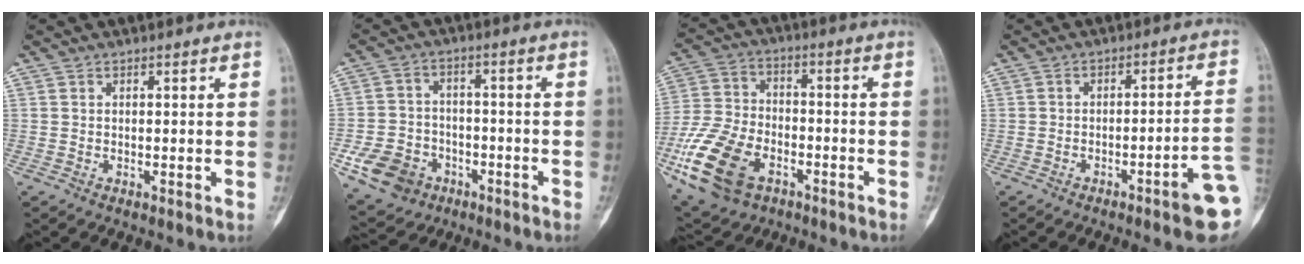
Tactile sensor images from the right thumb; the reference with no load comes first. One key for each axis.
{"total": 10.4, "fx": -4.8, "fy": 8.2, "fz": 4.1, "tx": -0.055, "ty": 0.031, "tz": -0.073}
{"total": 17.9, "fx": -7.7, "fy": 11.2, "fz": 11.7, "tx": -0.228, "ty": 0.024, "tz": -0.137}
{"total": 9.5, "fx": -4.1, "fy": 0.9, "fz": 8.5, "tx": -0.103, "ty": 0.030, "tz": -0.052}